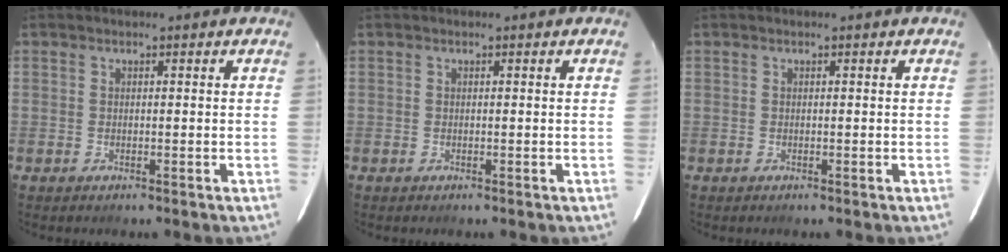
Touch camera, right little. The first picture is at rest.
{"total": 0.0}
{"total": 0.0}